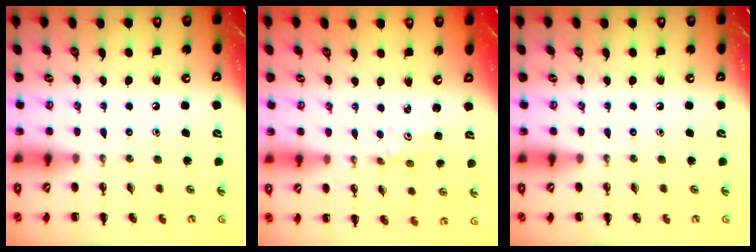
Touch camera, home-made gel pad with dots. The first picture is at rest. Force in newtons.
{"total": 1.5, "press": 1.4, "slide": 0.5}
{"total": 0.0}